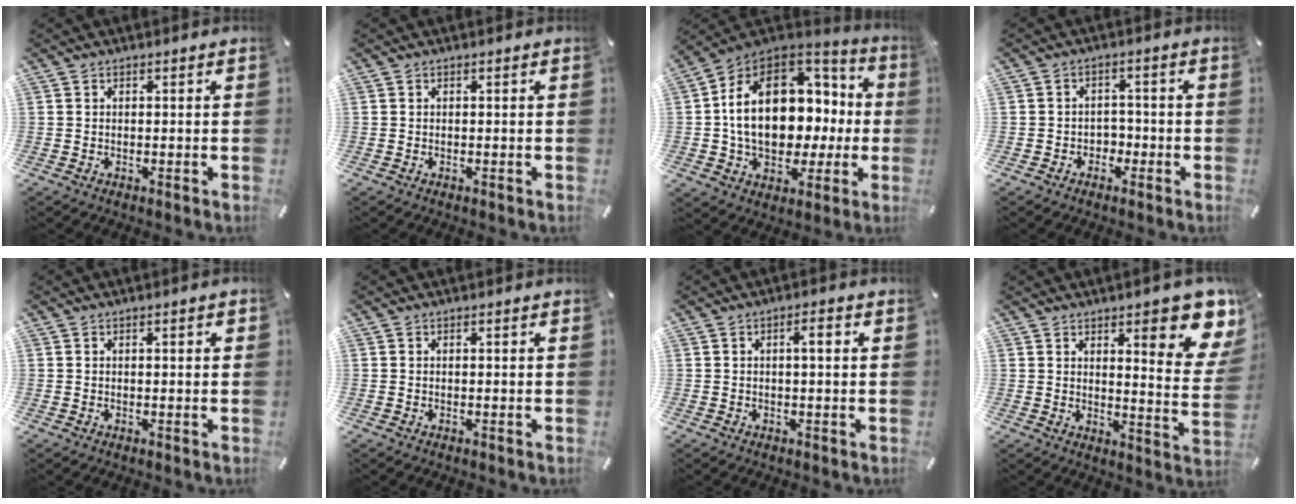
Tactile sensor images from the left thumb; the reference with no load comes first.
{"total": 0.0}
{"total": 22.3, "force": [1.5, 16.0, 15.4], "torque": [-0.265, -0.003, 0.034]}
{"total": 4.3, "force": [-1.3, 4.0, 0.8], "torque": [-0.021, 0.009, -0.025]}
{"total": 1.4, "force": [0.4, 0.3, 1.4], "torque": [-0.018, 0.000, 0.003]}
{"total": 0.0}
{"total": 3.3, "force": [0.6, 0.7, 3.2], "torque": [-0.053, 0.002, 0.006]}
{"total": 14.8, "force": [8.5, 3.9, 11.4], "torque": [-0.139, -0.063, 0.134]}